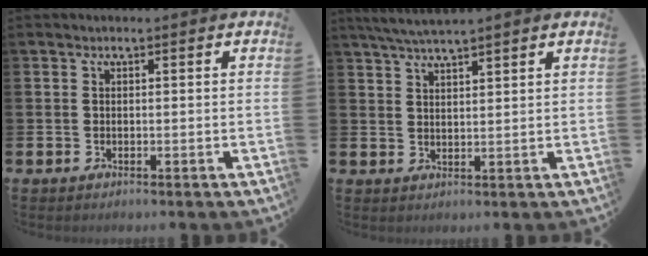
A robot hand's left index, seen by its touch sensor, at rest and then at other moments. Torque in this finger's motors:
{"motor_torque": [0.96, -1.12, 1.05, 0.21]}